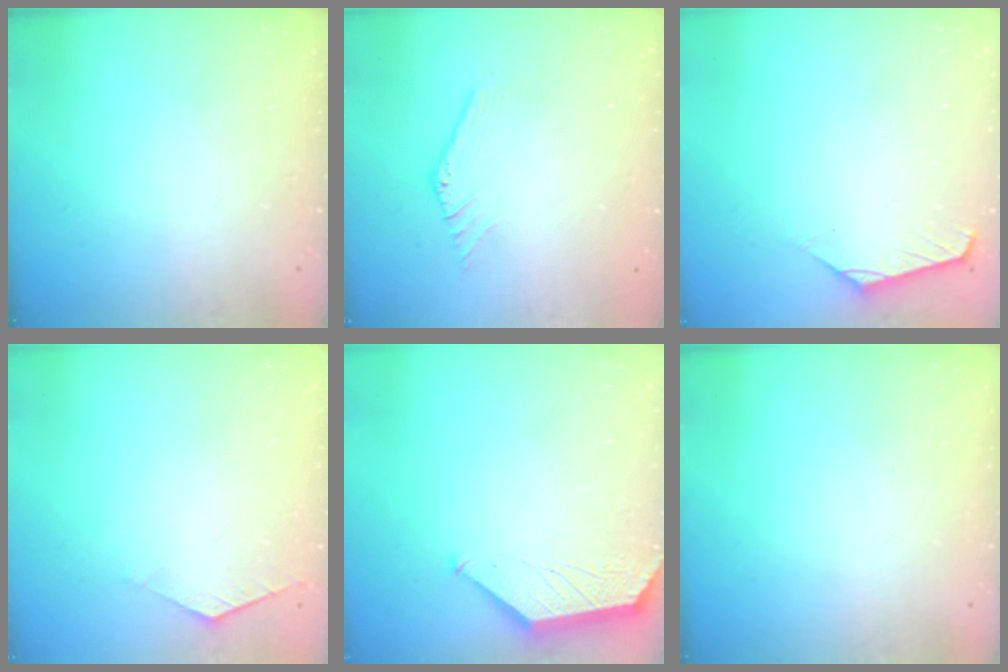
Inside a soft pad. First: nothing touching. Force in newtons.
{"total": 0.7, "press": 0.6, "slide": 0.3}
{"total": 0.0}
{"total": 1.4, "press": 1.4, "slide": 0.3}
{"total": 1.6, "press": 1.6, "slide": 0.3}
{"total": 0.0}